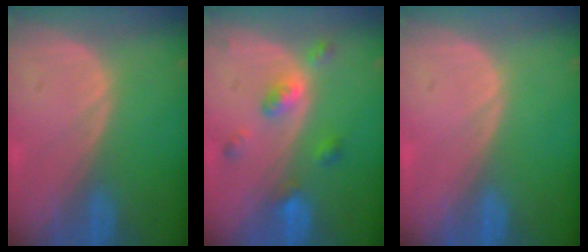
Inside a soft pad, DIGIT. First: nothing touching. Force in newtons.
{"total": 5.3, "press": 4.6, "slide": 2.5}
{"total": 0.0}